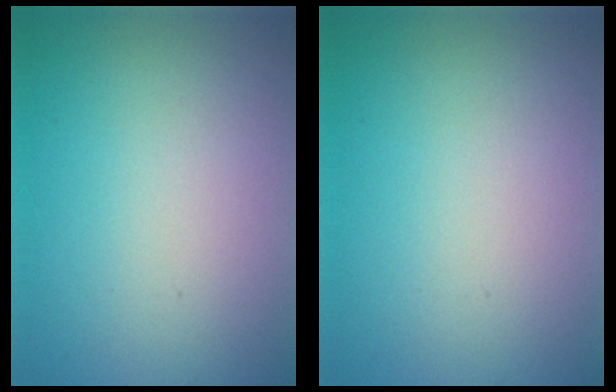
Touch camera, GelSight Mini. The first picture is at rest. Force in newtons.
{"total": 0.0}